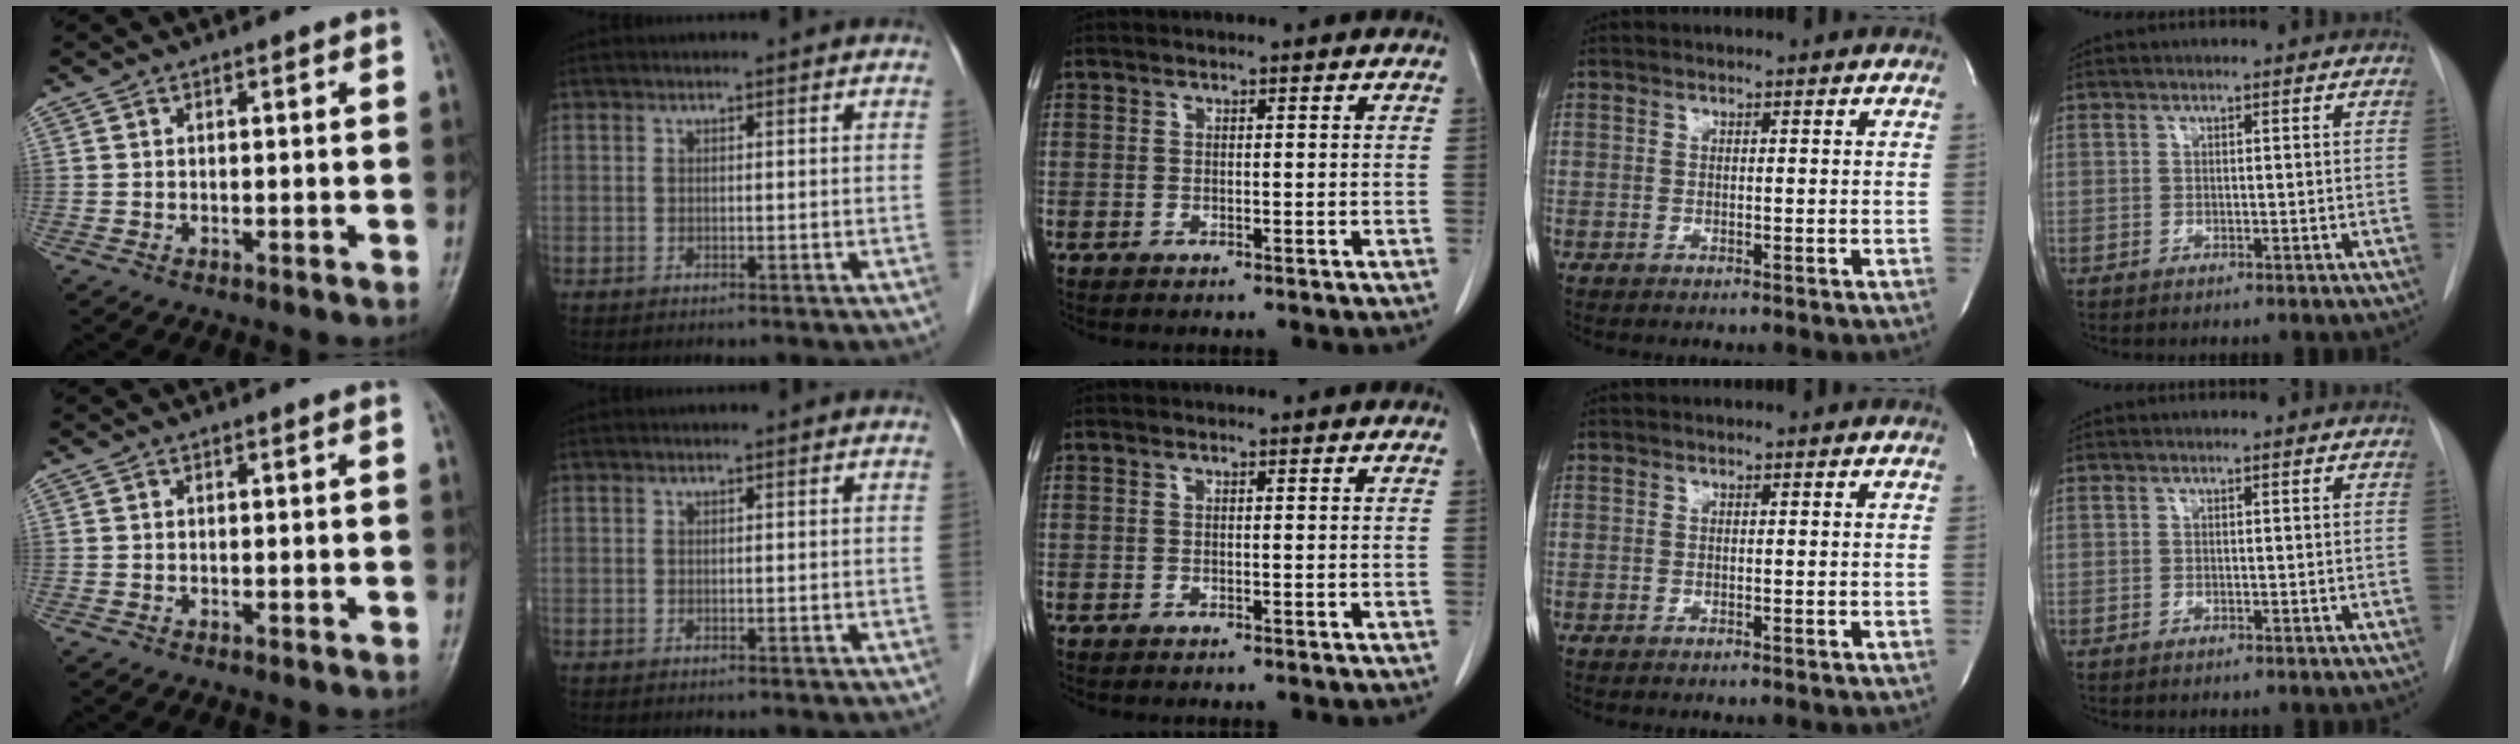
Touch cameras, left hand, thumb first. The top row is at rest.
{}